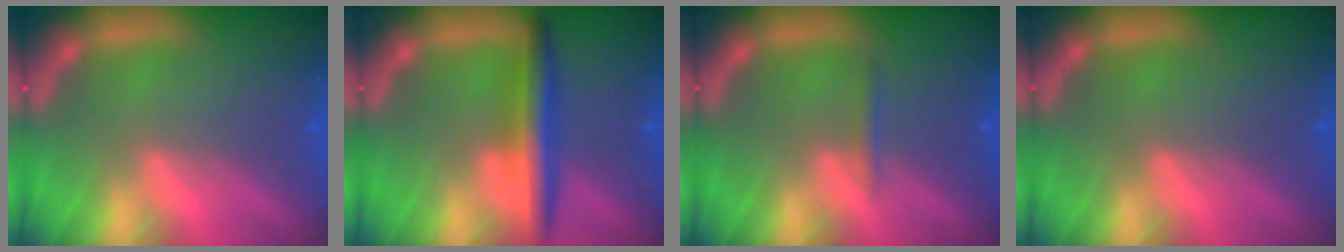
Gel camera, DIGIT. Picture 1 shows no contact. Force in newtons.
{"total": 4.5}
{"total": 0.9}
{"total": 0.0}